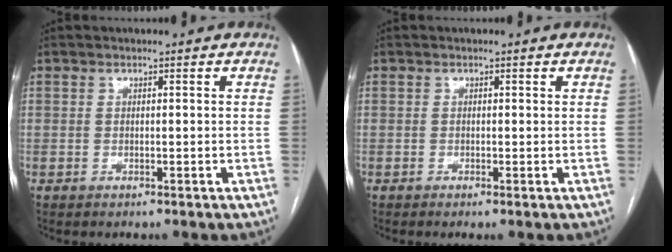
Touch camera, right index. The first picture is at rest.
{"total": 0.0}